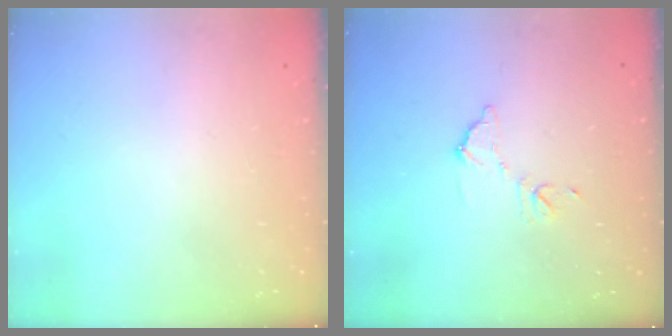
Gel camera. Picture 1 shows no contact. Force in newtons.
{"total": 8.2, "press": 8.2, "slide": 0.4}